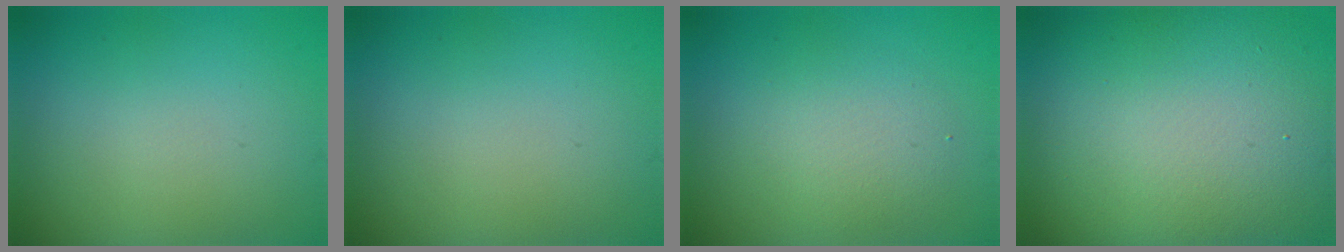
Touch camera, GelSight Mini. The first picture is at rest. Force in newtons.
{"total": 0.0}
{"total": 2.9, "press": 2.9, "slide": 0.3}
{"total": 19.0, "press": 19.0, "slide": 0.7}